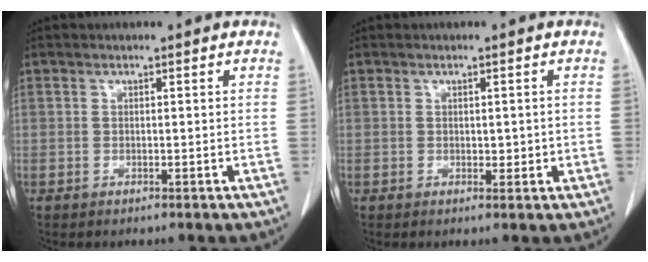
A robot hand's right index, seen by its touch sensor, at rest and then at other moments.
{"total": 1.8, "force": [0.0, 1.1, 1.4], "torque": [-0.014, 0.000, 0.006]}